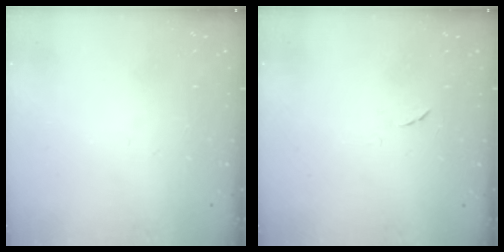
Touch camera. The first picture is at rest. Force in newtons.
{"total": 4.8, "press": 4.8, "slide": 0.5}